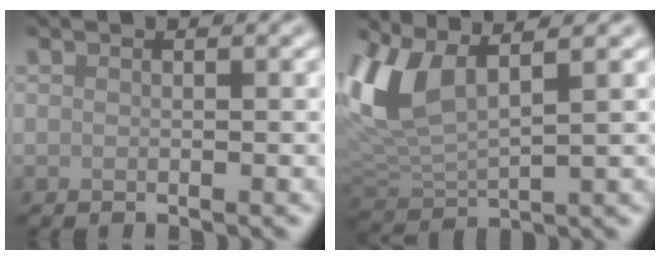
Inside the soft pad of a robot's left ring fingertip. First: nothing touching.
{"total": 6.2, "force": [3.0, 2.3, 4.9], "torque": [-0.124, 0.003, 0.060]}